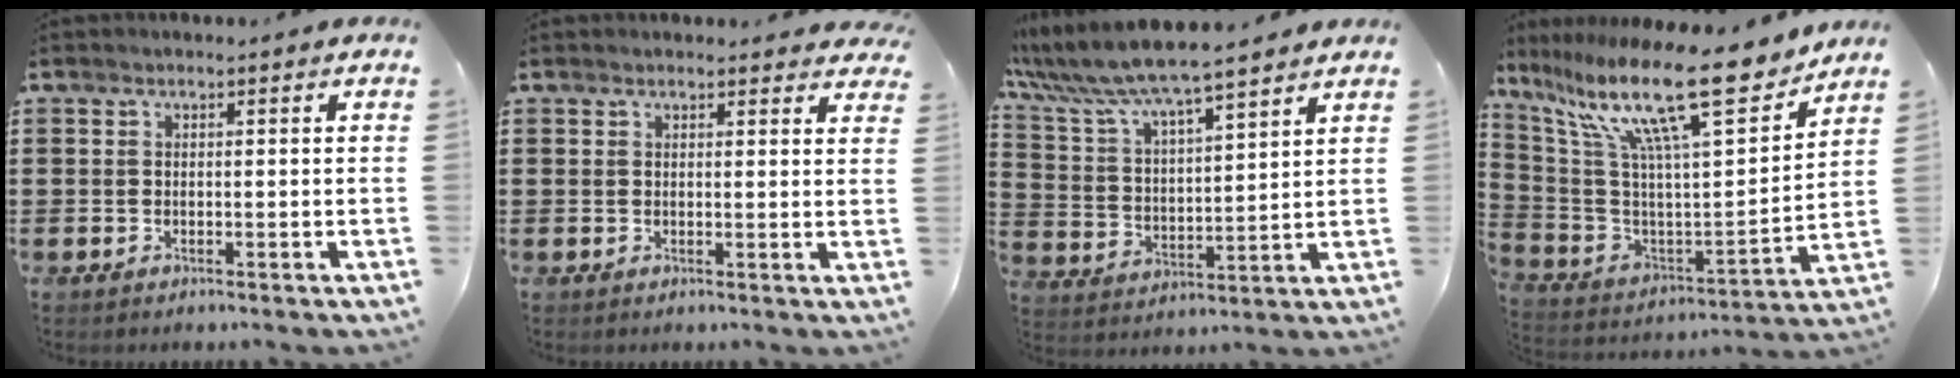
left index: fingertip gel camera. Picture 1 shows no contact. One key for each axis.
{"total": 1.7, "fx": 1.6, "fy": 0.4, "fz": 0.4, "tx": -0.002, "ty": 0.000, "tz": 0.029}
{"total": 7.5, "fx": 6.9, "fy": 0.2, "fz": 3.0, "tx": -0.089, "ty": -0.037, "tz": 0.115}
{"total": 18.0, "fx": 12.9, "fy": 2.5, "fz": 12.3, "tx": -0.251, "ty": -0.084, "tz": 0.205}